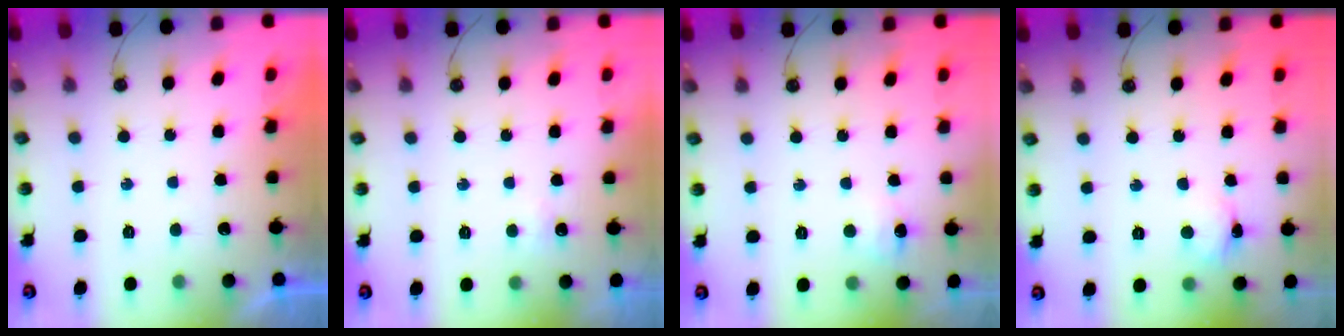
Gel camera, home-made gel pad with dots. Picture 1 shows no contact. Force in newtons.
{"total": 2.8, "press": 2.7, "slide": 0.5}
{"total": 6.5, "press": 6.5, "slide": 0.8}
{"total": 2.9, "press": 2.9, "slide": 0.2}